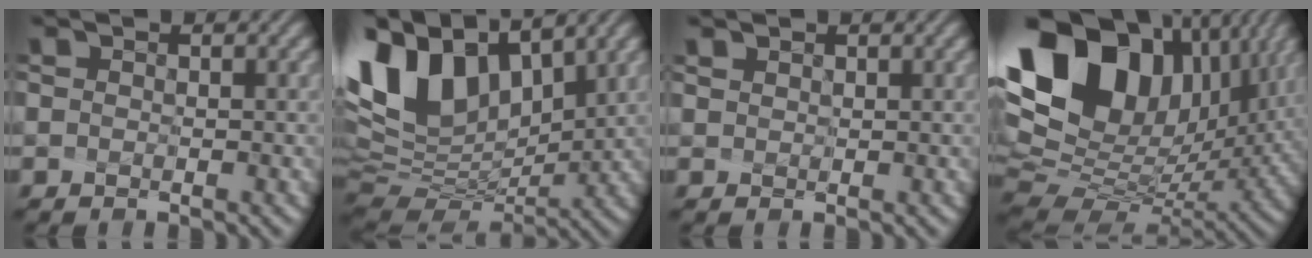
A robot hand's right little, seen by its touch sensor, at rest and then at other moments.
{"total": 11.5, "force": [4.8, 6.9, 7.9], "torque": [-0.182, 0.016, 0.101]}
{"total": 0.6, "force": [0.5, 0.3, 0.1], "torque": [-0.010, 0.006, 0.015]}
{"total": 17.2, "force": [7.0, 11.3, 10.9], "torque": [-0.235, 0.026, 0.147]}